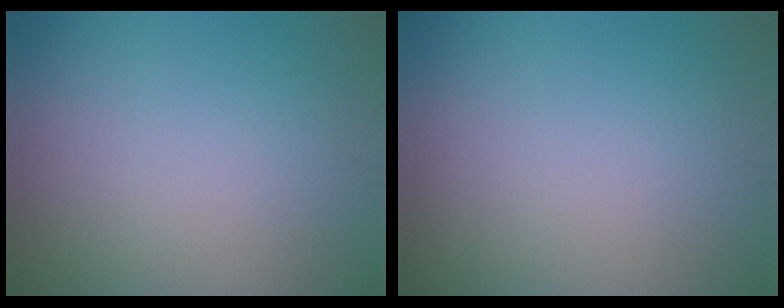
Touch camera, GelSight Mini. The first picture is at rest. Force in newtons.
{"total": 0.0}